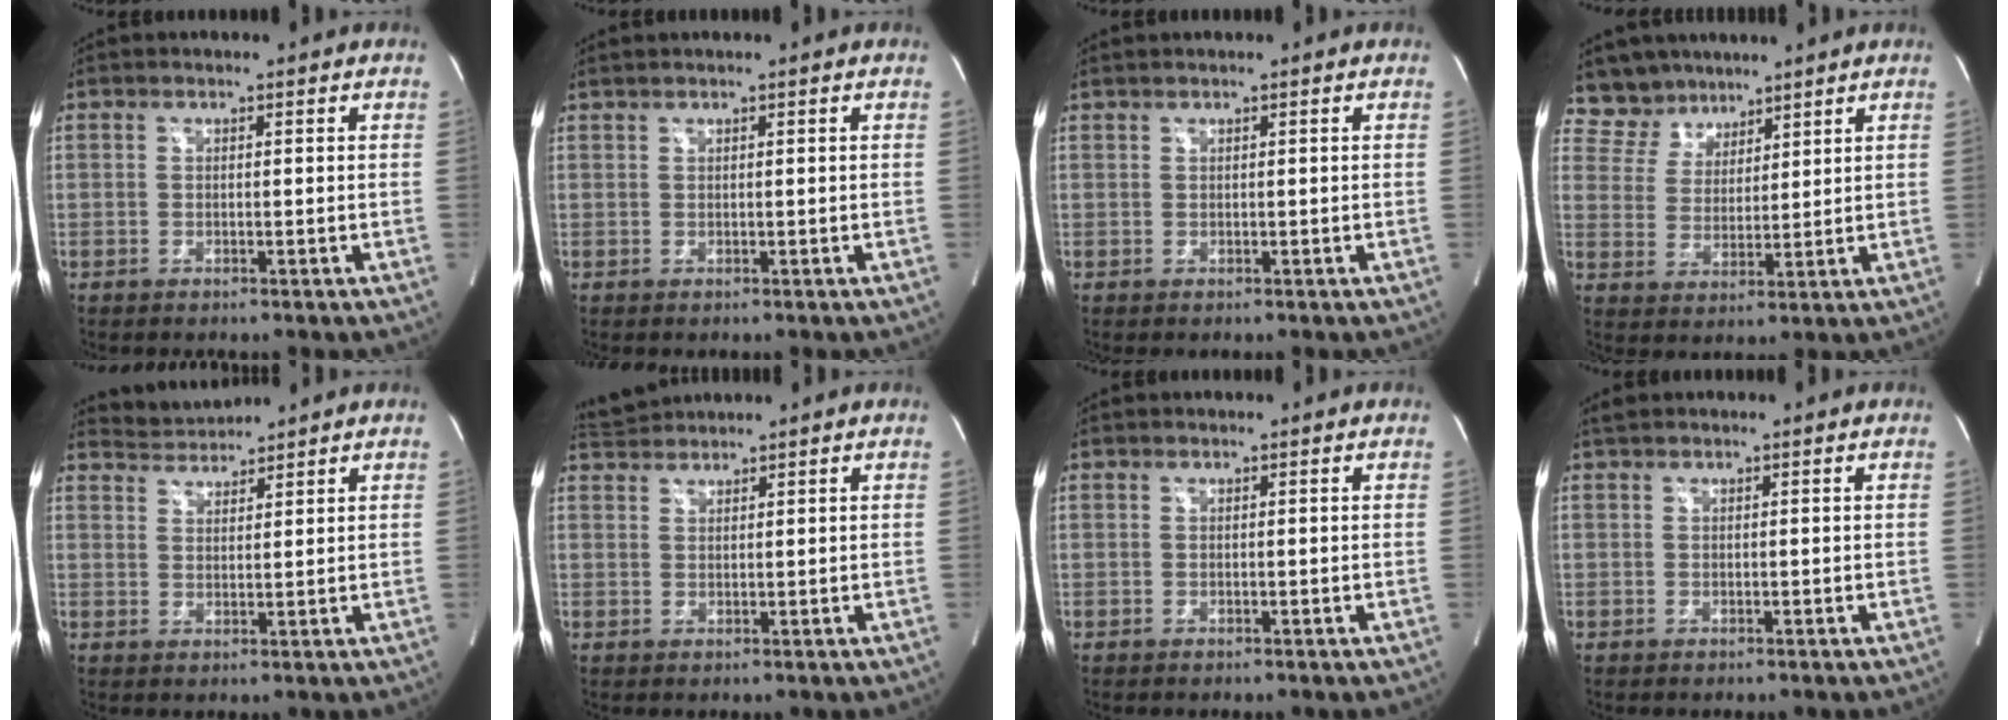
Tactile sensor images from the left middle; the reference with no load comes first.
{"total": 1.0, "force": [0.9, -0.1, 0.4], "torque": [-0.013, 0.013, 0.023]}
{"total": 0.8, "force": [0.7, -0.1, 0.3], "torque": [-0.010, 0.013, 0.019]}
{"total": 7.0, "force": [5.9, 3.8, -0.4], "torque": [0.005, 0.010, 0.119]}
{"total": 3.3, "force": [3.1, -0.1, -1.0], "torque": [0.009, 0.005, 0.064]}
{"total": 2.6, "force": [2.5, 0.5, -0.4], "torque": [-0.004, 0.015, 0.053]}
{"total": 0.0}
{"total": 0.8, "force": [0.3, 0.8, 0.2], "torque": [0.002, 0.000, 0.000]}